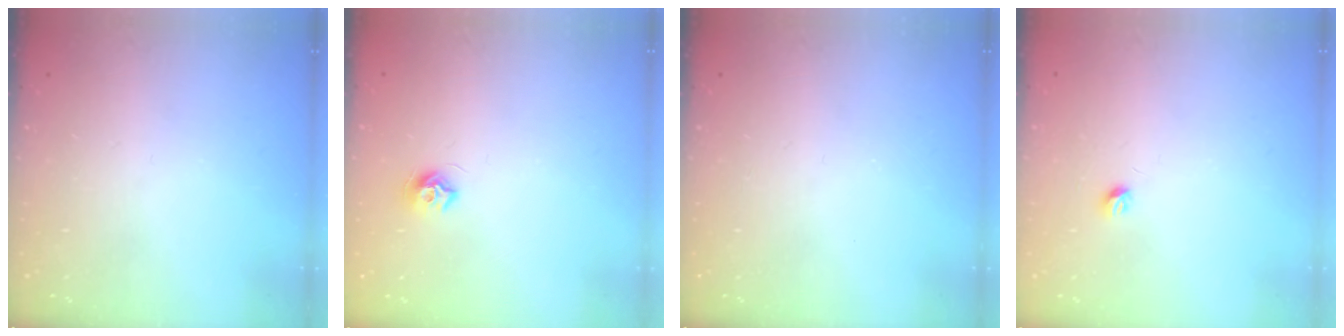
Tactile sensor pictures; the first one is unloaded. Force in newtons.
{"total": 7.6, "press": 7.5, "slide": 0.5}
{"total": 0.0}
{"total": 3.6, "press": 3.5, "slide": 0.6}